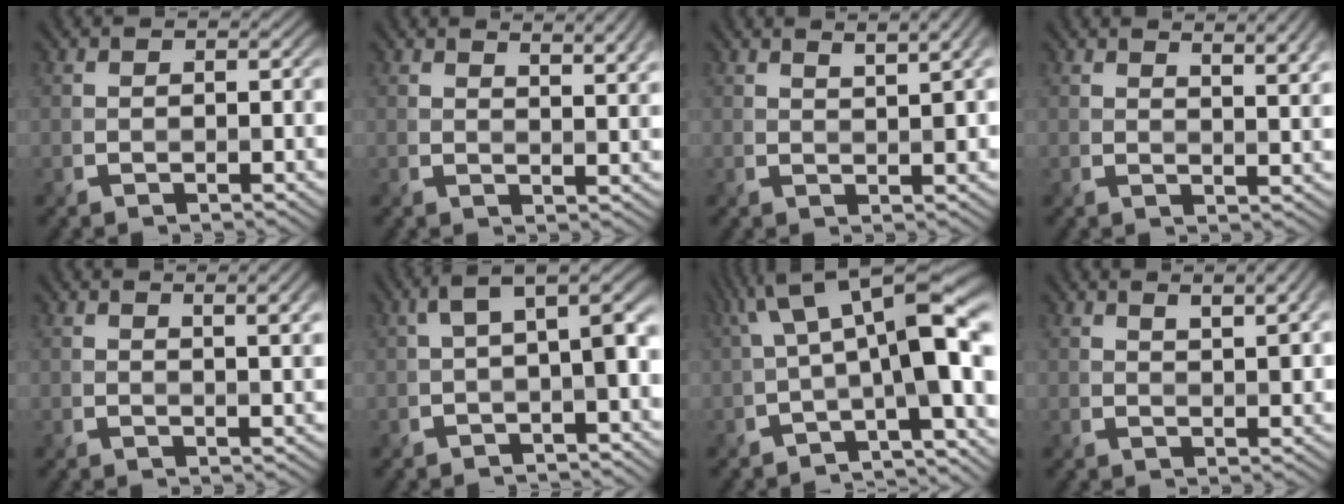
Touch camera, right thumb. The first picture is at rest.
{"total": 5.1, "force": [3.5, 1.4, 3.4], "torque": [-0.056, 0.003, 0.056]}
{"total": 3.9, "force": [2.3, 0.7, 3.1], "torque": [-0.050, 0.008, 0.035]}
{"total": 5.6, "force": [3.6, 1.5, 4.0], "torque": [-0.059, 0.005, 0.055]}
{"total": 4.2, "force": [2.4, 1.0, 3.3], "torque": [-0.049, 0.005, 0.034]}
{"total": 4.4, "force": [0.1, 1.2, 4.2], "torque": [-0.066, 0.014, -0.003]}
{"total": 11.0, "force": [0.8, 3.0, 10.6], "torque": [-0.166, 0.021, 0.005]}
{"total": 4.4, "force": [2.7, 1.0, 3.3], "torque": [-0.057, 0.006, 0.047]}